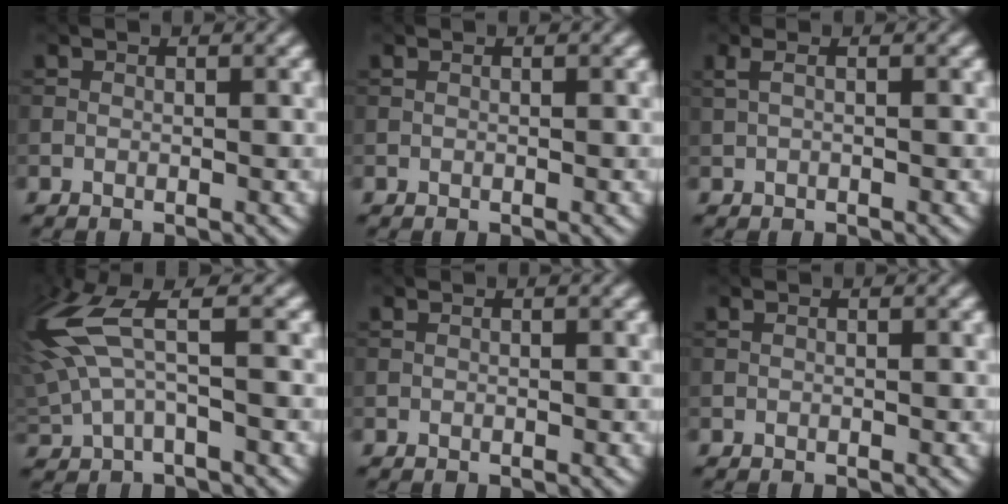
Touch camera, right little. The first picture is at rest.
{"total": 0.0}
{"total": 1.1, "force": [0.3, 0.2, 1.0], "torque": [-0.028, 0.003, 0.003]}
{"total": 6.4, "force": [1.6, 2.0, 5.9], "torque": [-0.161, 0.008, 0.029]}
{"total": 0.0}
{"total": 0.0}